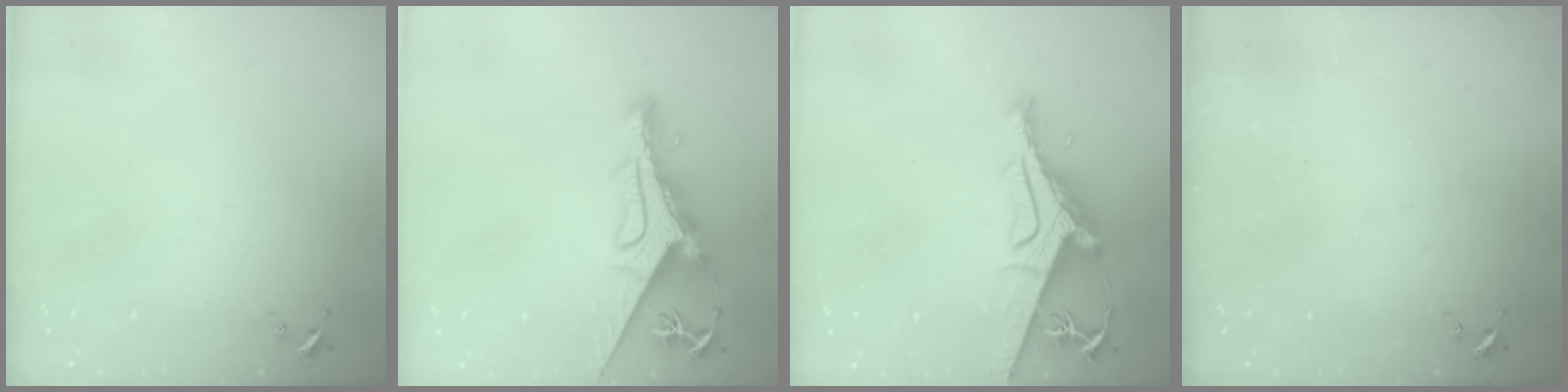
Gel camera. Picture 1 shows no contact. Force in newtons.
{"total": 10.6, "press": 10.5, "slide": 1.4}
{"total": 10.9, "press": 10.9, "slide": 1.1}
{"total": 0.0}